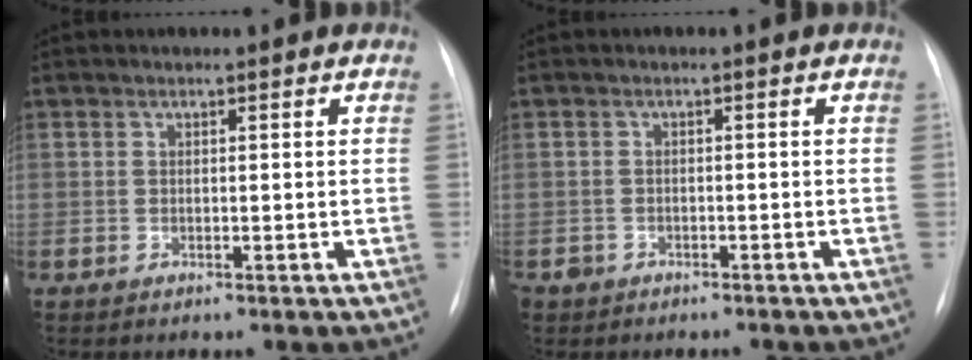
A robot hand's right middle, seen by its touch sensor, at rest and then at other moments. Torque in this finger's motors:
{"motor_torque": [-0.21, -0.18, 0.02, 0.00]}